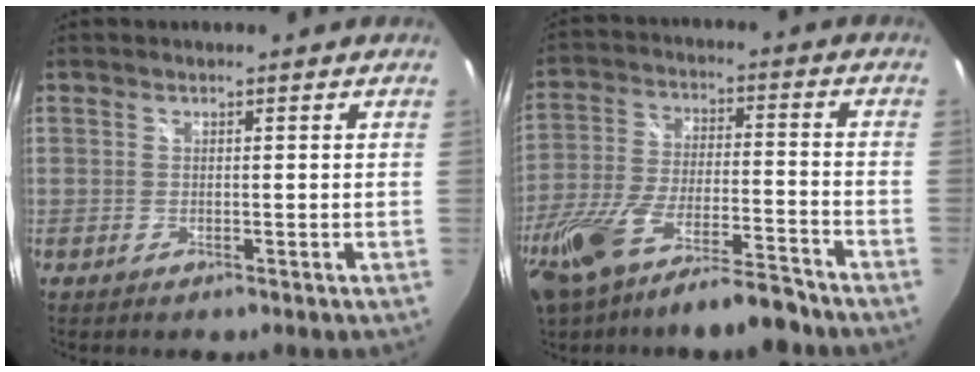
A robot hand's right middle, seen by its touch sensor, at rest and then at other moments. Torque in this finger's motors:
{"motor_torque": [1.14, -1.00, 0.64, 0.21]}